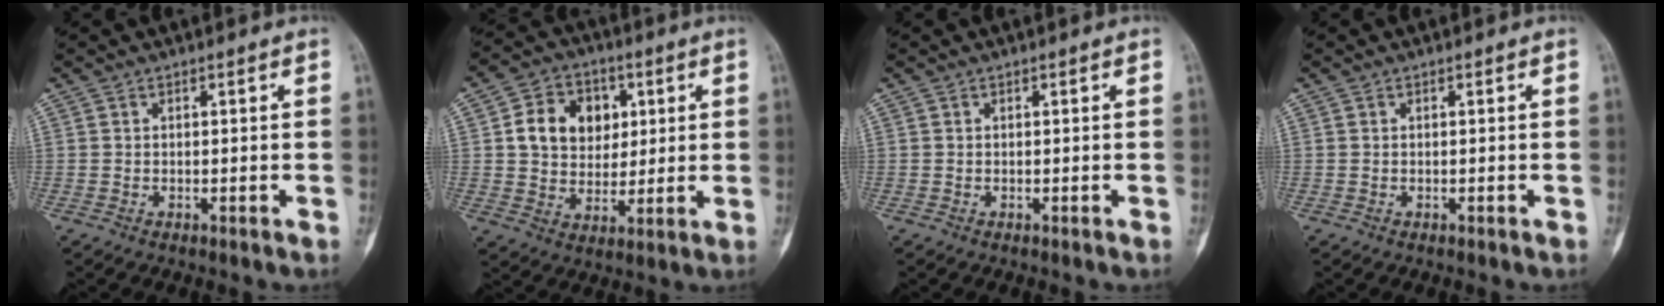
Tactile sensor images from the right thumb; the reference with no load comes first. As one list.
[{"total": 12.1, "force": [2.9, 9.6, 6.8], "torque": [-0.071, -0.001, 0.049]}, {"total": 0.0}, {"total": 0.0}]